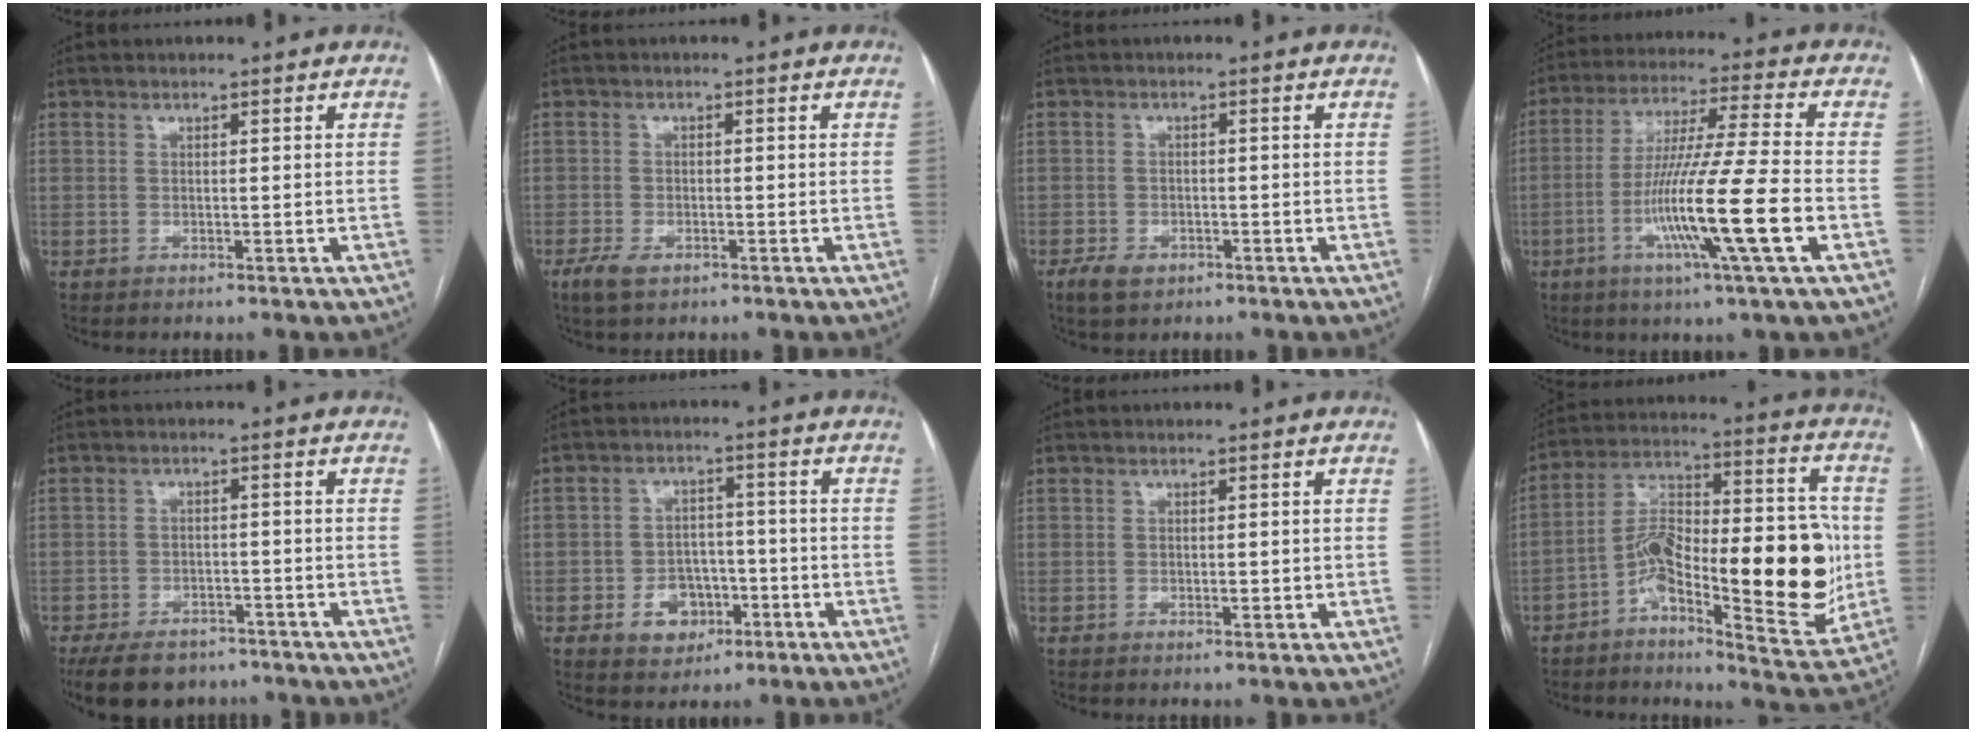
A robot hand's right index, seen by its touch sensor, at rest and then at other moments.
{"total": 3.4, "force": [-2.0, 1.6, 2.2], "torque": [-0.049, -0.004, -0.031]}
{"total": 3.6, "force": [-2.2, 2.2, 1.8], "torque": [-0.035, 0.000, -0.030]}
{"total": 15.6, "force": [-4.8, -1.1, 14.8], "torque": [-0.283, -0.017, -0.092]}
{"total": 11.0, "force": [-8.5, 5.4, 4.4], "torque": [-0.079, -0.007, -0.124]}
{"total": 6.6, "force": [-2.6, 5.2, 3.2], "torque": [-0.052, 0.015, -0.030]}
{"total": 1.1, "force": [-0.1, 0.4, 1.0], "torque": [-0.017, -0.001, -0.001]}
{"total": 21.6, "force": [-4.2, 6.2, 20.2], "torque": [-0.308, 0.028, -0.061]}